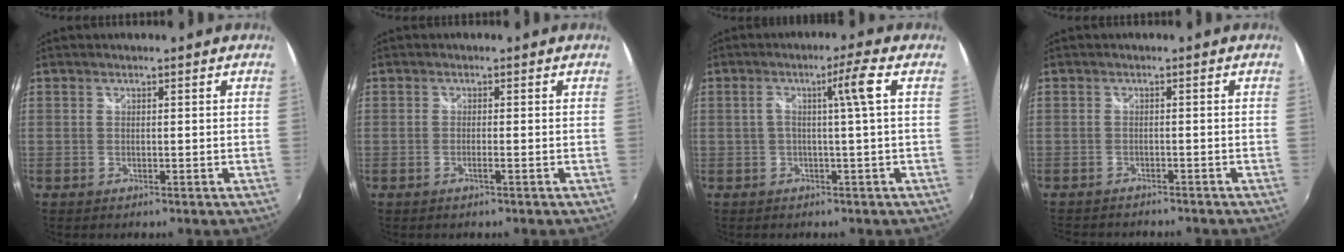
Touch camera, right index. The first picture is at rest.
{"total": 1.3, "force": [-0.6, -0.2, 1.1], "torque": [-0.020, -0.002, -0.013]}
{"total": 4.7, "force": [0.4, -1.3, 4.5], "torque": [-0.078, 0.004, 0.009]}
{"total": 5.4, "force": [-5.1, 1.4, 1.5], "torque": [-0.045, -0.011, -0.078]}